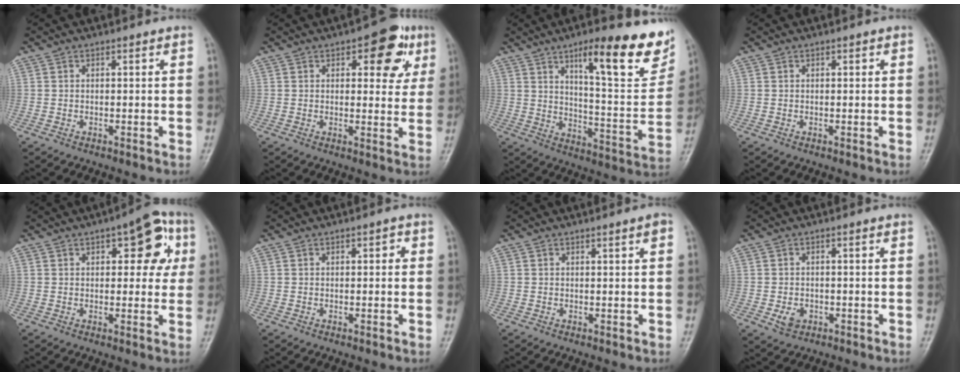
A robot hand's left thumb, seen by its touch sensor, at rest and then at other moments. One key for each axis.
{"total": 9.5, "fx": 4.0, "fy": 4.7, "fz": 7.2, "tx": -0.047, "ty": -0.007, "tz": 0.042}
{"total": 20.7, "fx": 12.2, "fy": 5.2, "fz": 15.9, "tx": -0.176, "ty": -0.061, "tz": 0.181}
{"total": 0.6, "fx": 0.2, "fy": 0.2, "fz": 0.5, "tx": -0.006, "ty": 0.001, "tz": 0.004}
{"total": 10.9, "fx": 3.5, "fy": 5.1, "fz": 8.9, "tx": -0.068, "ty": 0.006, "tz": 0.035}
{"total": 1.5, "fx": 0.3, "fy": 0.8, "fz": 1.2, "tx": -0.009, "ty": 0.004, "tz": 0.001}
{"total": 1.4, "fx": 0.7, "fy": 0.0, "fz": 1.2, "tx": -0.019, "ty": -0.001, "tz": 0.009}
{"total": 2.9, "fx": -1.0, "fy": 2.2, "fz": 1.6, "tx": -0.023, "ty": 0.002, "tz": -0.012}